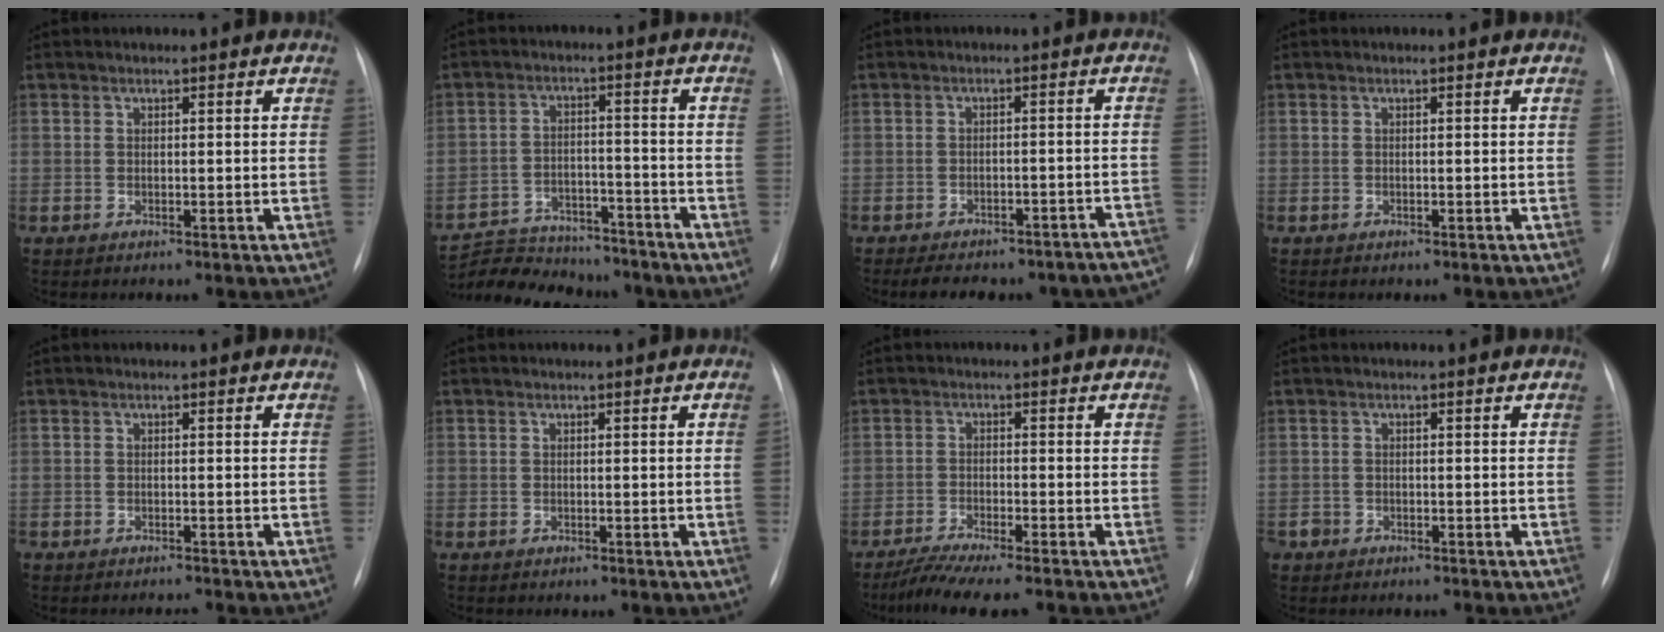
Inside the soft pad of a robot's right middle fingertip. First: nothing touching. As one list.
[{"total": 13.9, "force": [-12.7, 4.6, 3.4], "torque": [-0.061, 0.024, -0.187]}, {"total": 18.0, "force": [-15.8, 6.0, 6.1], "torque": [-0.080, 0.032, -0.180]}, {"total": 0.0}, {"total": 1.0, "force": [-1.0, -0.1, 0.1], "torque": [-0.002, -0.006, -0.012]}, {"total": 0.8, "force": [-0.1, -0.4, 0.7], "torque": [0.000, 0.004, -0.001]}, {"total": 7.1, "force": [-5.9, -0.2, 3.9], "torque": [-0.064, -0.020, -0.100]}, {"total": 2.1, "force": [-1.6, 1.4, 0.0], "torque": [-0.008, 0.003, -0.030]}]